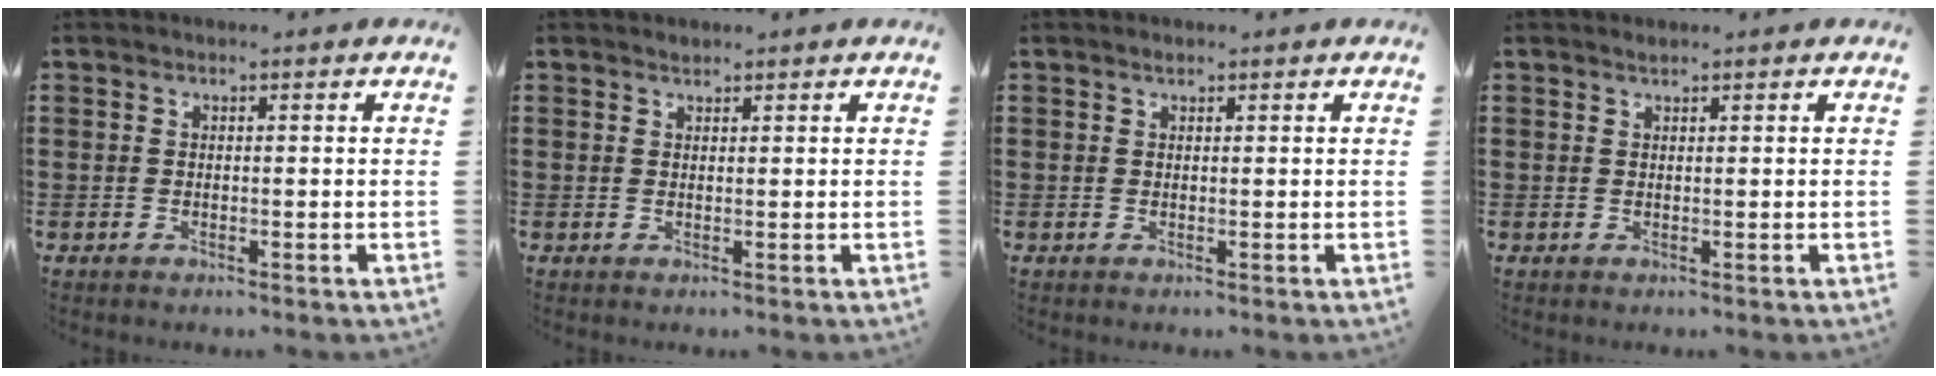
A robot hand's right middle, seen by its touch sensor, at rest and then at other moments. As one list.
[{"total": 0.8, "force": [0.8, 0.3, -0.1], "torque": [-0.001, 0.000, 0.015]}, {"total": 0.6, "force": [0.5, 0.3, 0.0], "torque": [-0.002, -0.001, 0.009]}, {"total": 0.6, "force": [0.5, 0.2, 0.0], "torque": [-0.002, 0.000, 0.011]}]